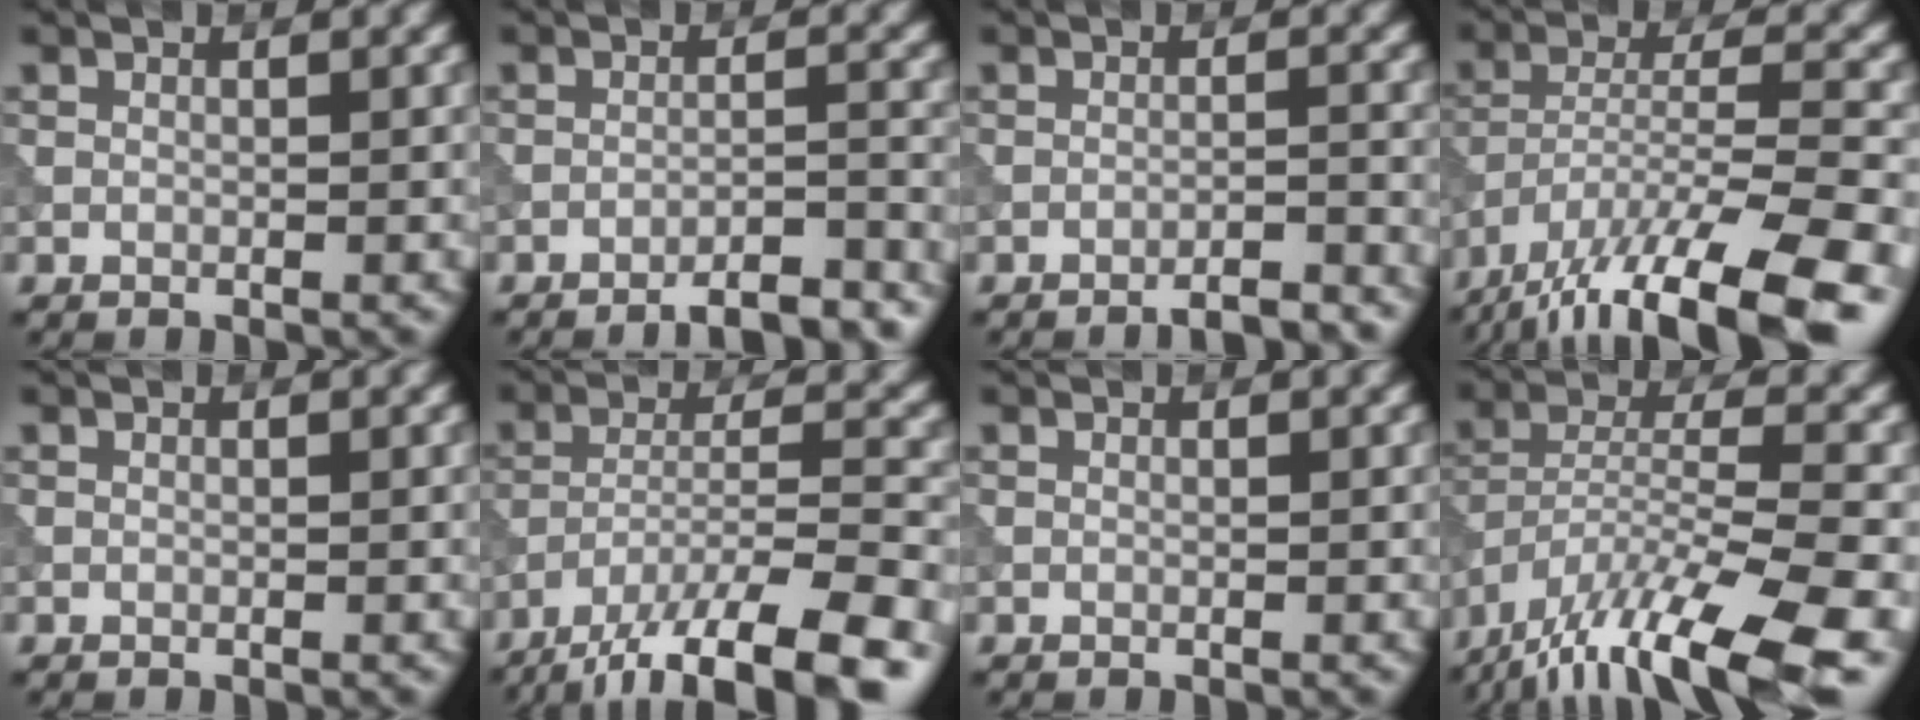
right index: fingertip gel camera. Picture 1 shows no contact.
{"total": 8.4, "force": [-7.7, 1.8, 2.9], "torque": [-0.016, 0.027, -0.088]}
{"total": 3.9, "force": [-3.5, 0.5, 1.6], "torque": [-0.012, 0.014, -0.050]}
{"total": 15.4, "force": [-11.5, 3.8, 9.4], "torque": [-0.175, -0.021, -0.176]}
{"total": 0.0}
{"total": 13.3, "force": [-10.2, 3.3, 7.9], "torque": [-0.132, -0.014, -0.154]}
{"total": 0.0}
{"total": 14.0, "force": [-10.5, 2.8, 8.9], "torque": [-0.174, 0.000, -0.179]}